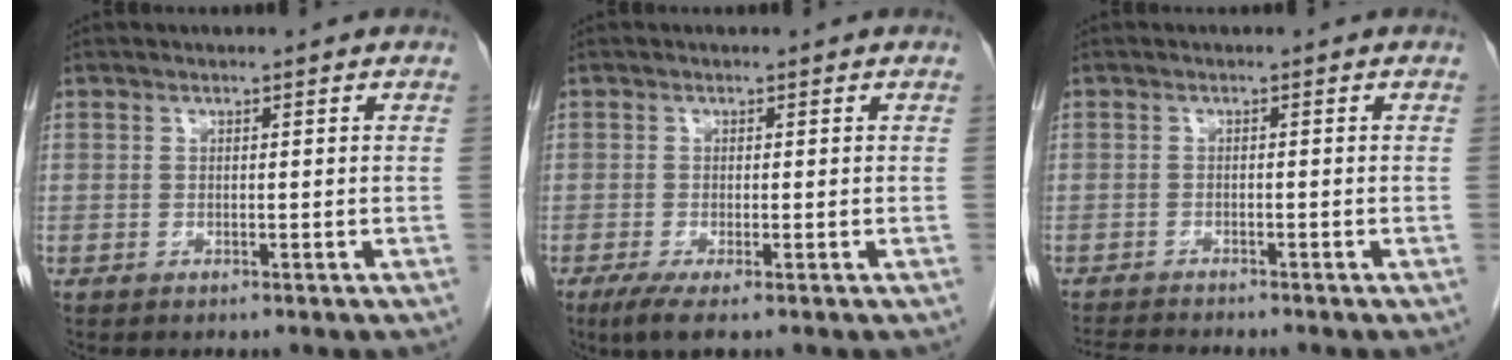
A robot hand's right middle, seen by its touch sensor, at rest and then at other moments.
{"total": 3.1, "force": [-1.7, 0.2, 2.6], "torque": [-0.049, -0.013, -0.032]}
{"total": 5.0, "force": [-4.7, -0.1, 1.6], "torque": [-0.025, -0.015, -0.078]}